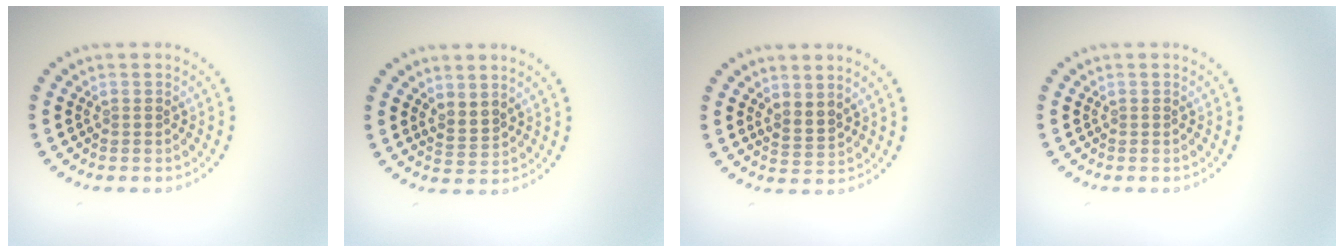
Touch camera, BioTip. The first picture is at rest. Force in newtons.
{"total": 1.7, "press": 1.4, "slide": 1.1}
{"total": 1.8, "press": 1.3, "slide": 1.3}
{"total": 0.0}